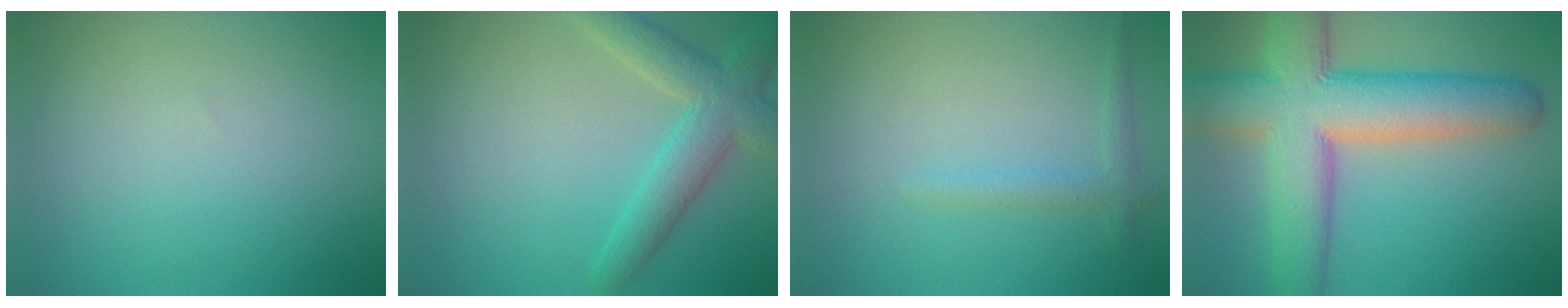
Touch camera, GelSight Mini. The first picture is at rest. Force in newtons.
{"total": 4.9, "press": 4.9, "slide": 0.5}
{"total": 1.4, "press": 1.4, "slide": 0.1}
{"total": 12.2, "press": 12.2, "slide": 0.7}